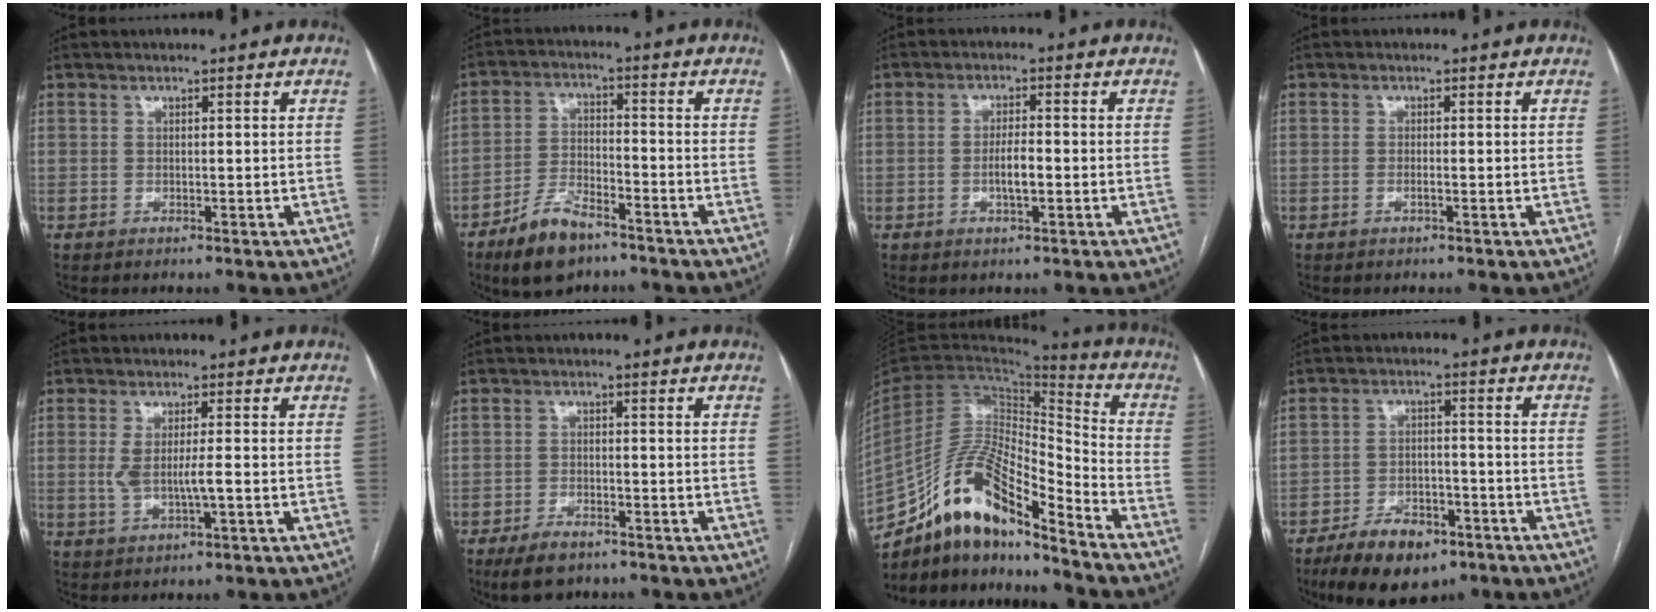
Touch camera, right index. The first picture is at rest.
{"total": 9.0, "force": [-6.3, 3.3, 5.4], "torque": [-0.113, -0.007, -0.117]}
{"total": 3.5, "force": [-0.8, 0.9, 3.3], "torque": [-0.063, 0.001, -0.012]}
{"total": 0.9, "force": [-0.4, 0.1, 0.8], "torque": [-0.018, 0.000, -0.006]}
{"total": 4.8, "force": [-0.4, 1.0, 4.6], "torque": [-0.095, -0.002, -0.004]}
{"total": 5.2, "force": [-3.9, 2.1, 2.6], "torque": [-0.052, -0.004, -0.064]}
{"total": 16.7, "force": [-12.8, 3.7, 10.0], "torque": [-0.179, 0.035, -0.228]}
{"total": 10.2, "force": [-6.9, 4.6, 5.9], "torque": [-0.100, -0.002, -0.112]}